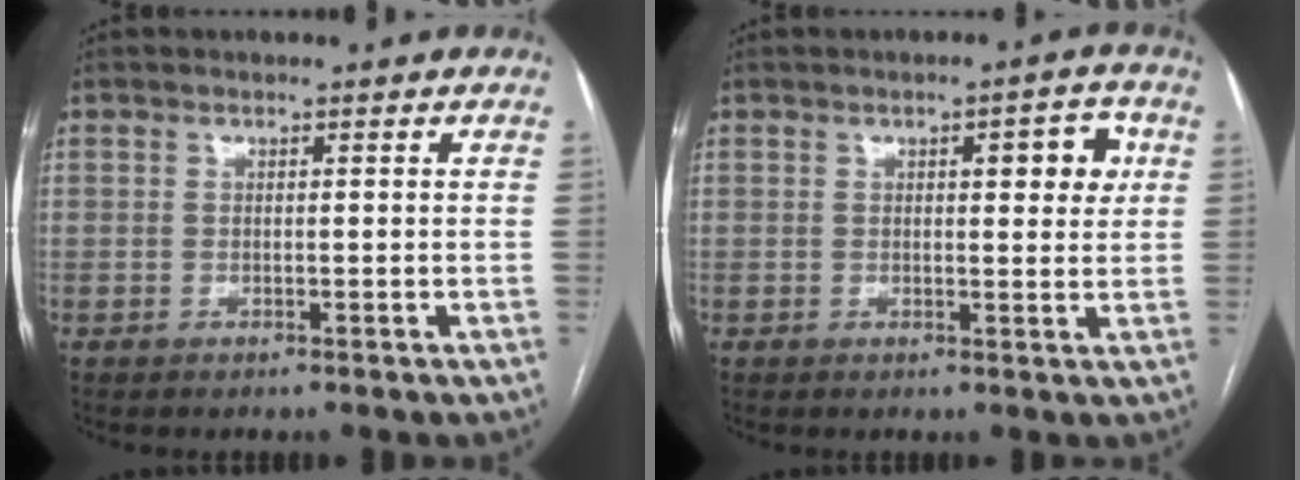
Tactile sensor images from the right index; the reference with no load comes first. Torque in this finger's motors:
{"motor_torque": [0.10, 0.08, 0.08, 0.04]}